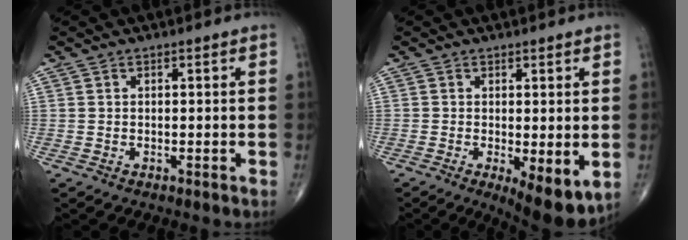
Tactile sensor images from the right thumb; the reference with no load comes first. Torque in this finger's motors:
{"motor_torque": [-0.10, 0.42, 0.08, -0.17, 0.04]}